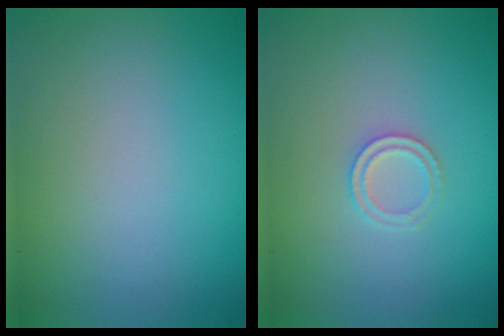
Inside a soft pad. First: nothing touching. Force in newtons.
{"total": 1.4, "press": 1.4, "slide": 0.3}